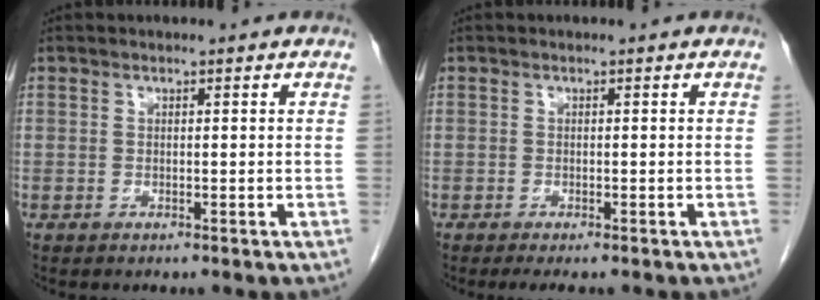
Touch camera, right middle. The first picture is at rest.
{"total": 3.1, "force": [-2.4, 0.8, 1.7], "torque": [-0.020, -0.008, -0.031]}